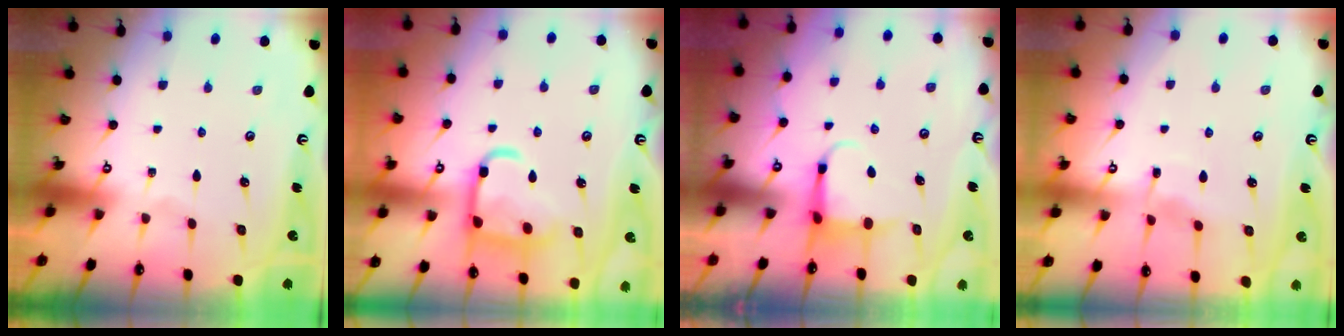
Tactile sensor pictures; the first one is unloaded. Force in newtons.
{"total": 15.5, "press": 15.4, "slide": 1.2}
{"total": 5.1, "press": 5.0, "slide": 0.7}
{"total": 4.7, "press": 4.7, "slide": 0.5}